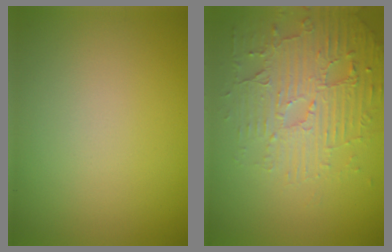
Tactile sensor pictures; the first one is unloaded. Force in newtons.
{"total": 5.5, "press": 3.8, "slide": 4.0}